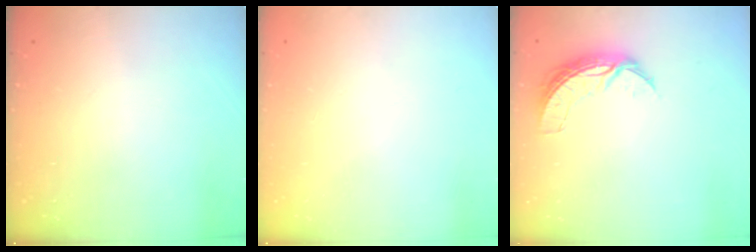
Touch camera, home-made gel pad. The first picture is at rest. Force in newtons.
{"total": 0.0}
{"total": 6.9, "press": 6.9, "slide": 0.6}